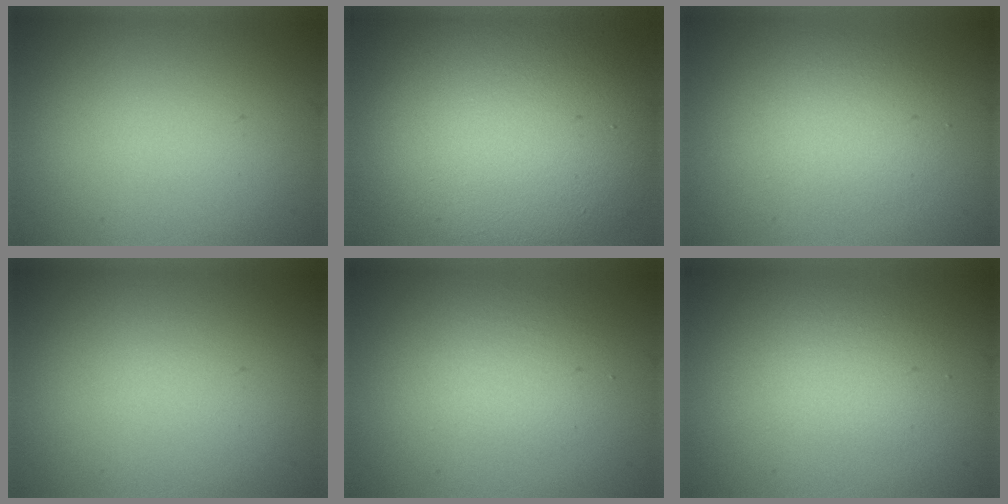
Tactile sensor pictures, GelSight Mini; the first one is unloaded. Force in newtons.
{"total": 13.8, "press": 13.7, "slide": 1.2}
{"total": 3.1, "press": 3.1, "slide": 0.2}
{"total": 0.0}
{"total": 2.4, "press": 2.4, "slide": 0.2}
{"total": 2.1, "press": 2.0, "slide": 0.1}